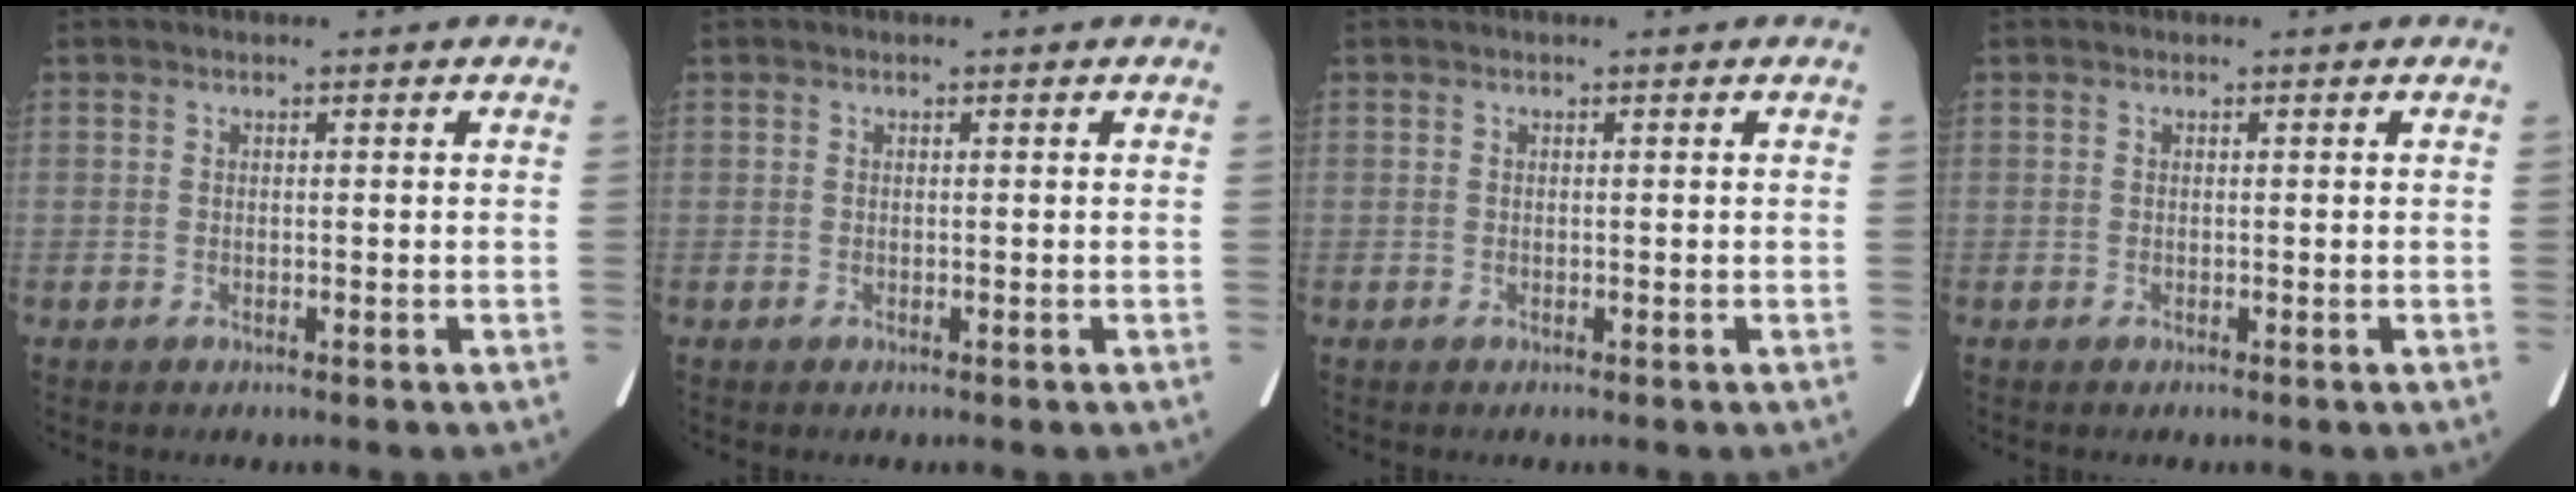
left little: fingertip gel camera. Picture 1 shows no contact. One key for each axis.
{"total": 0.0}
{"total": 0.0}
{"total": 0.0}